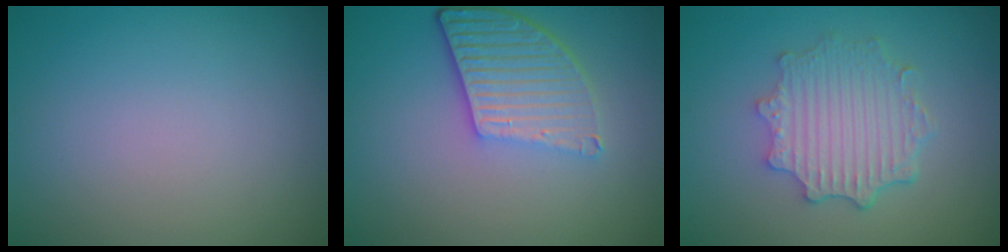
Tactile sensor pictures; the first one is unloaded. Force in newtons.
{"total": 5.2, "press": 3.8, "slide": 3.6}
{"total": 4.6, "press": 3.7, "slide": 2.7}